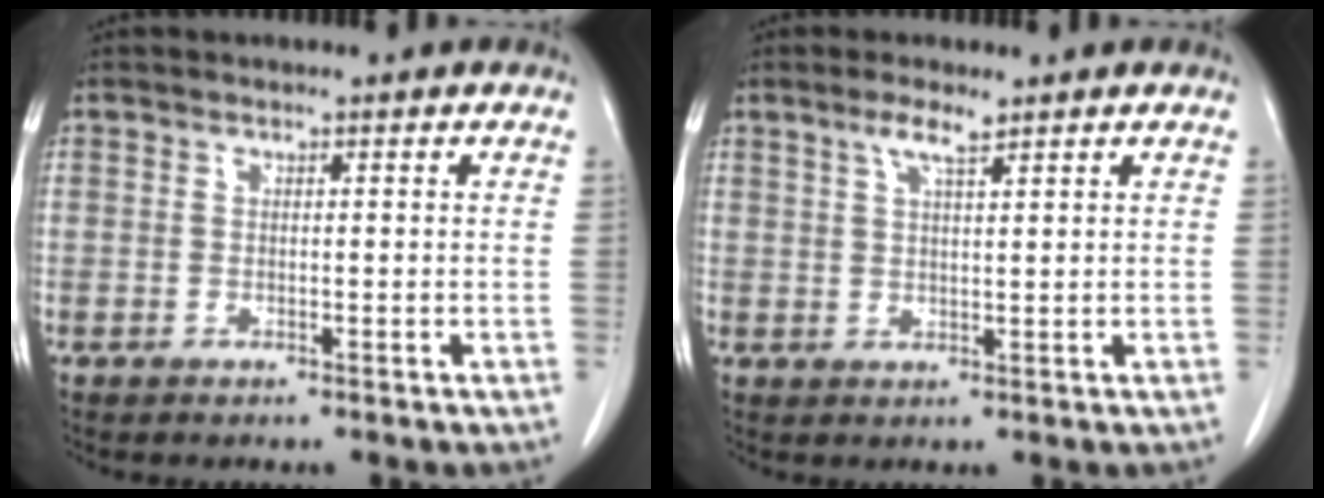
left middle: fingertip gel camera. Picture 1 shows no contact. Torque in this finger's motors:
{"motor_torque": [0.31, -0.26, 0.01, 0.01]}